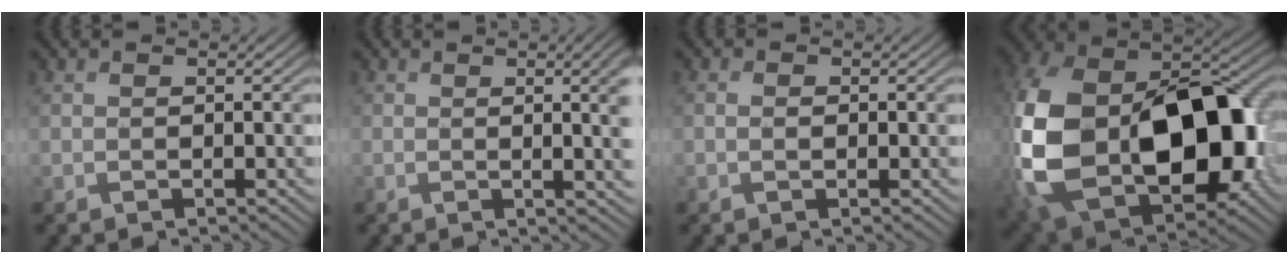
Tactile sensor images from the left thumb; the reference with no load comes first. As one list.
[{"total": 8.9, "force": [0.4, 3.2, 8.3], "torque": [-0.074, 0.011, 0.000]}, {"total": 1.1, "force": [0.0, 0.7, 0.8], "torque": [-0.012, -0.002, 0.001]}, {"total": 20.5, "force": [-1.9, 14.1, 14.8], "torque": [-0.372, -0.071, 0.021]}]